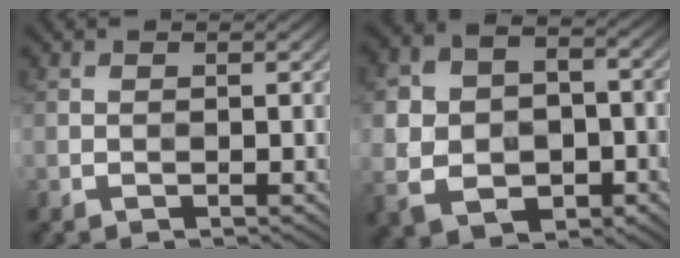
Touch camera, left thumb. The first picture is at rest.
{"total": 10.3, "force": [-2.1, 8.0, 6.1], "torque": [-0.141, -0.031, -0.039]}